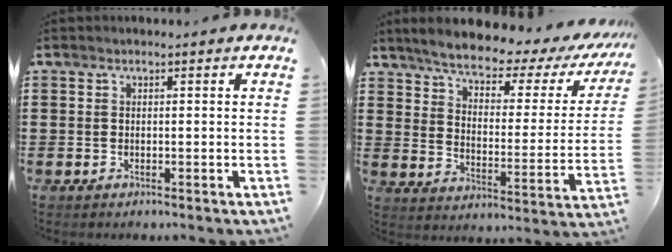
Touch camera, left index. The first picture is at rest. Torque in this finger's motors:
{"motor_torque": [2.14, 0.00, 1.05, 0.14]}